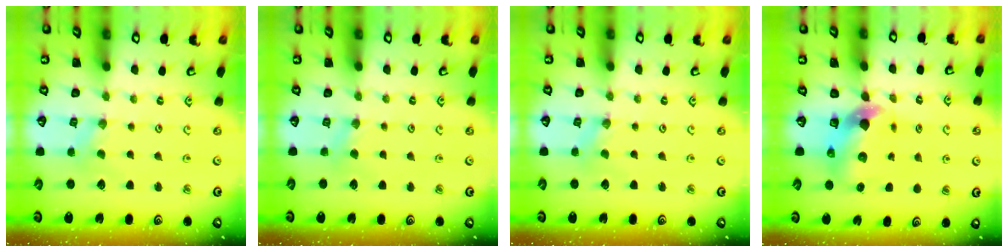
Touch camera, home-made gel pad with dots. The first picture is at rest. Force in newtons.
{"total": 3.0, "press": 2.9, "slide": 0.5}
{"total": 0.0}
{"total": 7.6, "press": 7.5, "slide": 1.2}